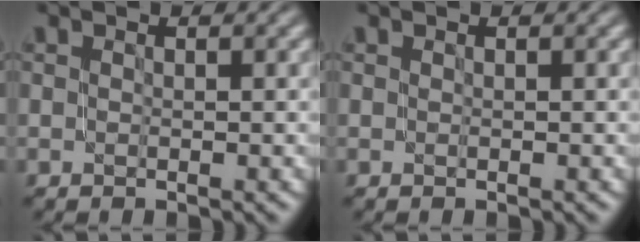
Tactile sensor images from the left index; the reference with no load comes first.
{"total": 0.0}